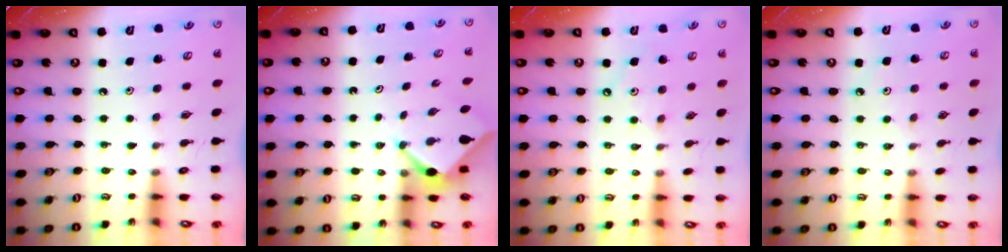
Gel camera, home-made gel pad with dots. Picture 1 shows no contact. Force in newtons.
{"total": 4.0, "press": 3.9, "slide": 0.4}
{"total": 2.8, "press": 2.7, "slide": 0.6}
{"total": 2.3, "press": 2.2, "slide": 0.5}